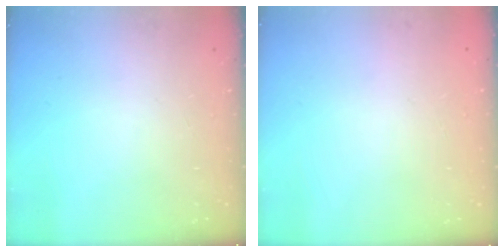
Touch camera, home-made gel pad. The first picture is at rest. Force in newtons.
{"total": 0.0}